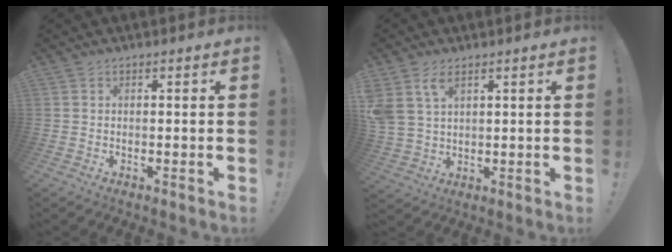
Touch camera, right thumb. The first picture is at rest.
{"total": 6.8, "force": [4.0, 3.7, 4.1], "torque": [-0.082, -0.014, 0.076]}